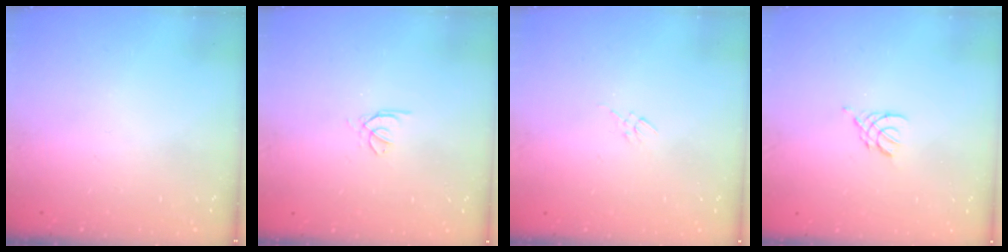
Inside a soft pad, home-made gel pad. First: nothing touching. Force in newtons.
{"total": 0.6, "press": 0.4, "slide": 0.3}
{"total": 2.7, "press": 2.7, "slide": 0.5}
{"total": 3.0, "press": 3.0, "slide": 0.6}